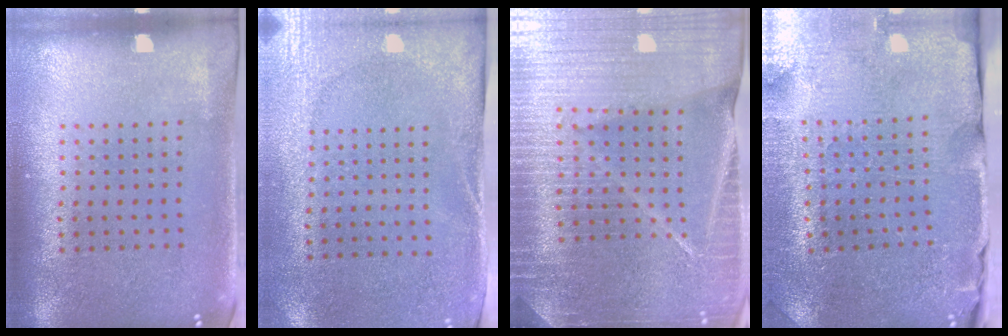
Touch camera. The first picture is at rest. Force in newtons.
{"total": 2.7, "press": 2.1, "slide": 1.6}
{"total": 5.8, "press": 5.0, "slide": 2.8}
{"total": 3.7, "press": 3.6, "slide": 0.6}